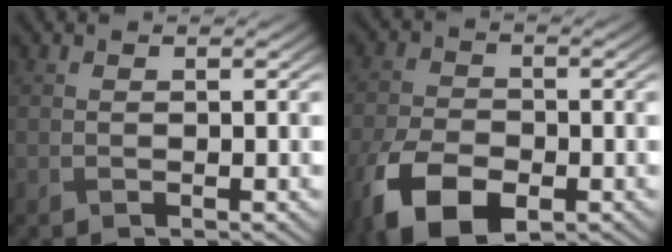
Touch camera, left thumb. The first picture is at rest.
{"total": 9.7, "force": [-5.1, 5.4, 6.3], "torque": [-0.150, -0.024, -0.092]}